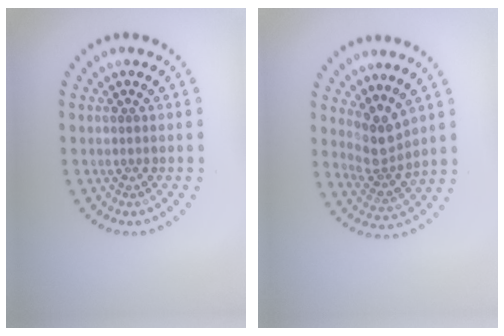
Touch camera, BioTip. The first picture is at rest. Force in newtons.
{"total": 2.8, "press": 2.1, "slide": 1.9}